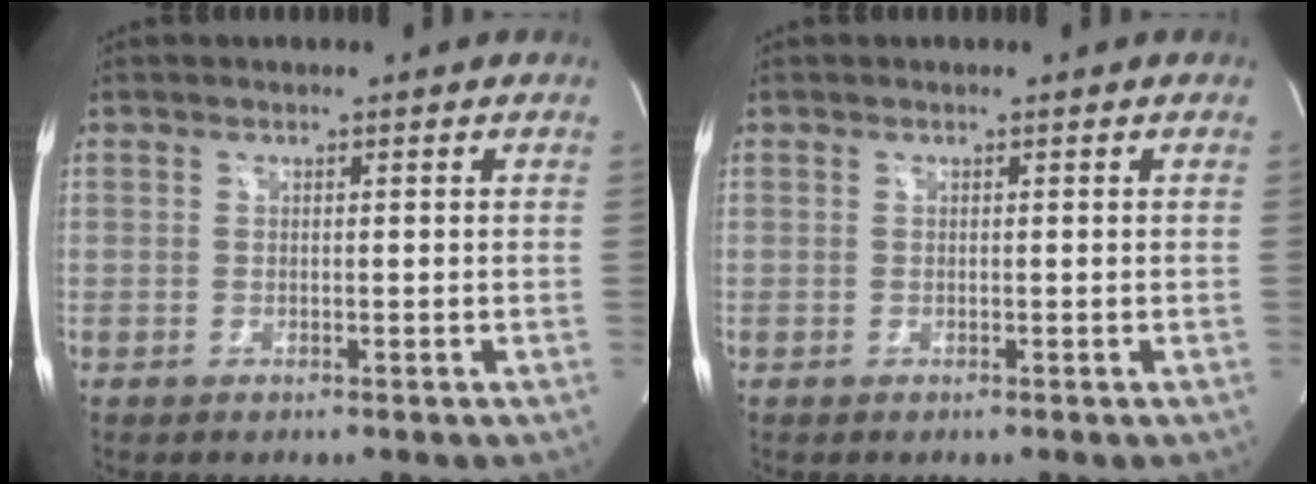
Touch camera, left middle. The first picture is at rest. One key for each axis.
{"total": 0.0}